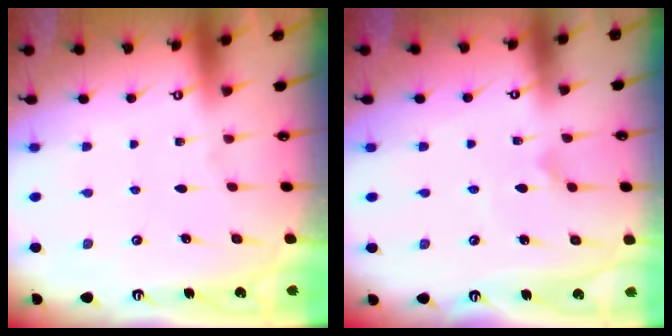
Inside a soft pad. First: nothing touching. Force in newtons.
{"total": 3.0, "press": 3.0, "slide": 0.3}